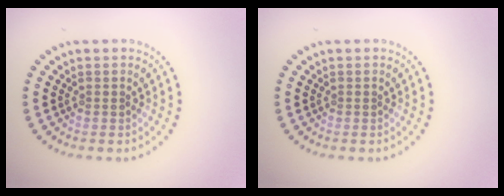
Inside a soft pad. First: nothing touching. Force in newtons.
{"total": 0.0}